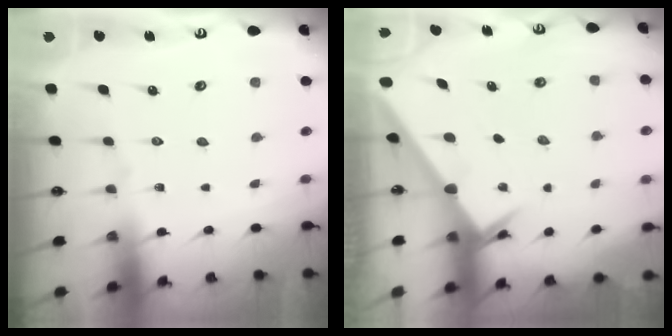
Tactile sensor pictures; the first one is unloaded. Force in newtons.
{"total": 2.4, "press": 2.4, "slide": 0.3}